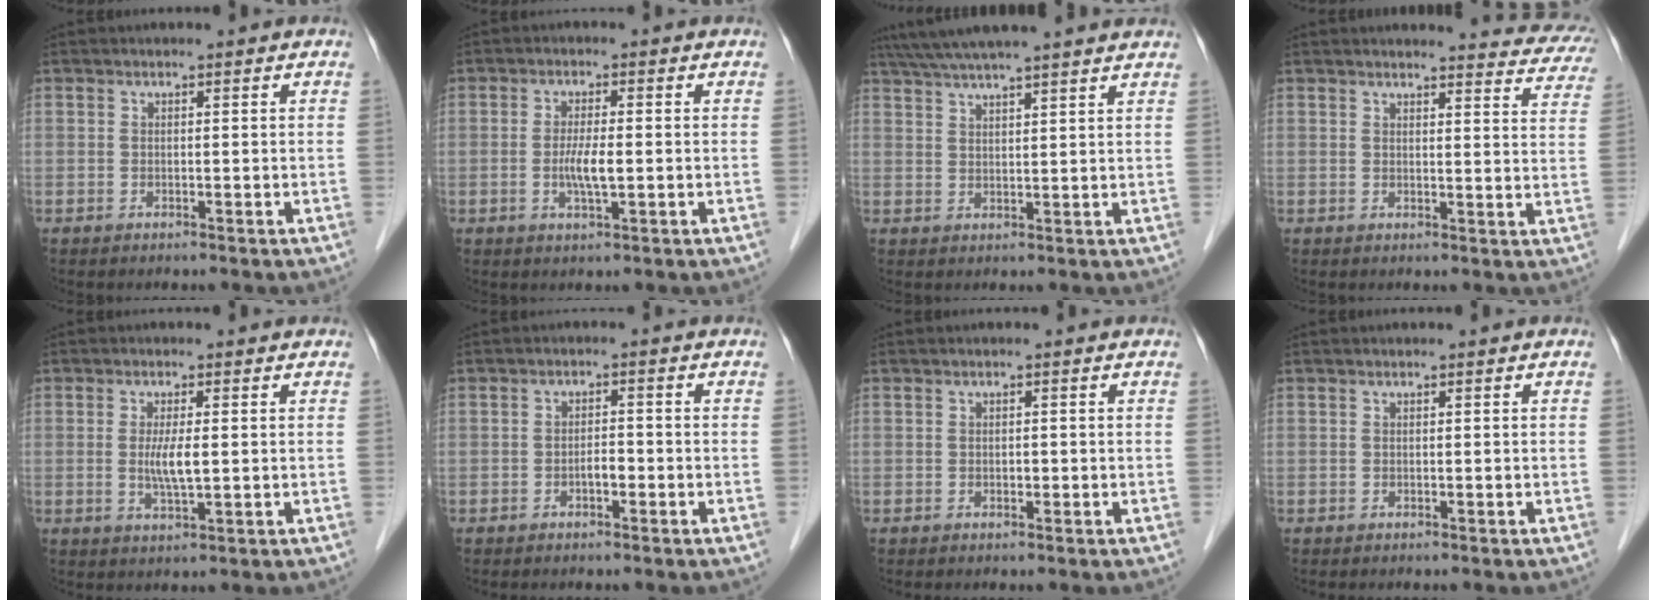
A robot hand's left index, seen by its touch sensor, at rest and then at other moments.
{"total": 3.8, "force": [-0.6, 0.6, 3.7], "torque": [-0.076, -0.005, -0.011]}
{"total": 15.8, "force": [13.8, 0.2, 7.6], "torque": [-0.135, 0.044, 0.193]}
{"total": 12.1, "force": [11.7, 2.1, 2.4], "torque": [0.005, -0.051, 0.095]}
{"total": 3.9, "force": [0.1, 0.6, 3.9], "torque": [-0.079, -0.007, 0.004]}
{"total": 1.9, "force": [-0.9, 0.7, 1.5], "torque": [-0.023, 0.004, -0.016]}
{"total": 0.7, "force": [-0.2, 0.4, 0.5], "torque": [-0.009, 0.000, -0.004]}
{"total": 0.0}